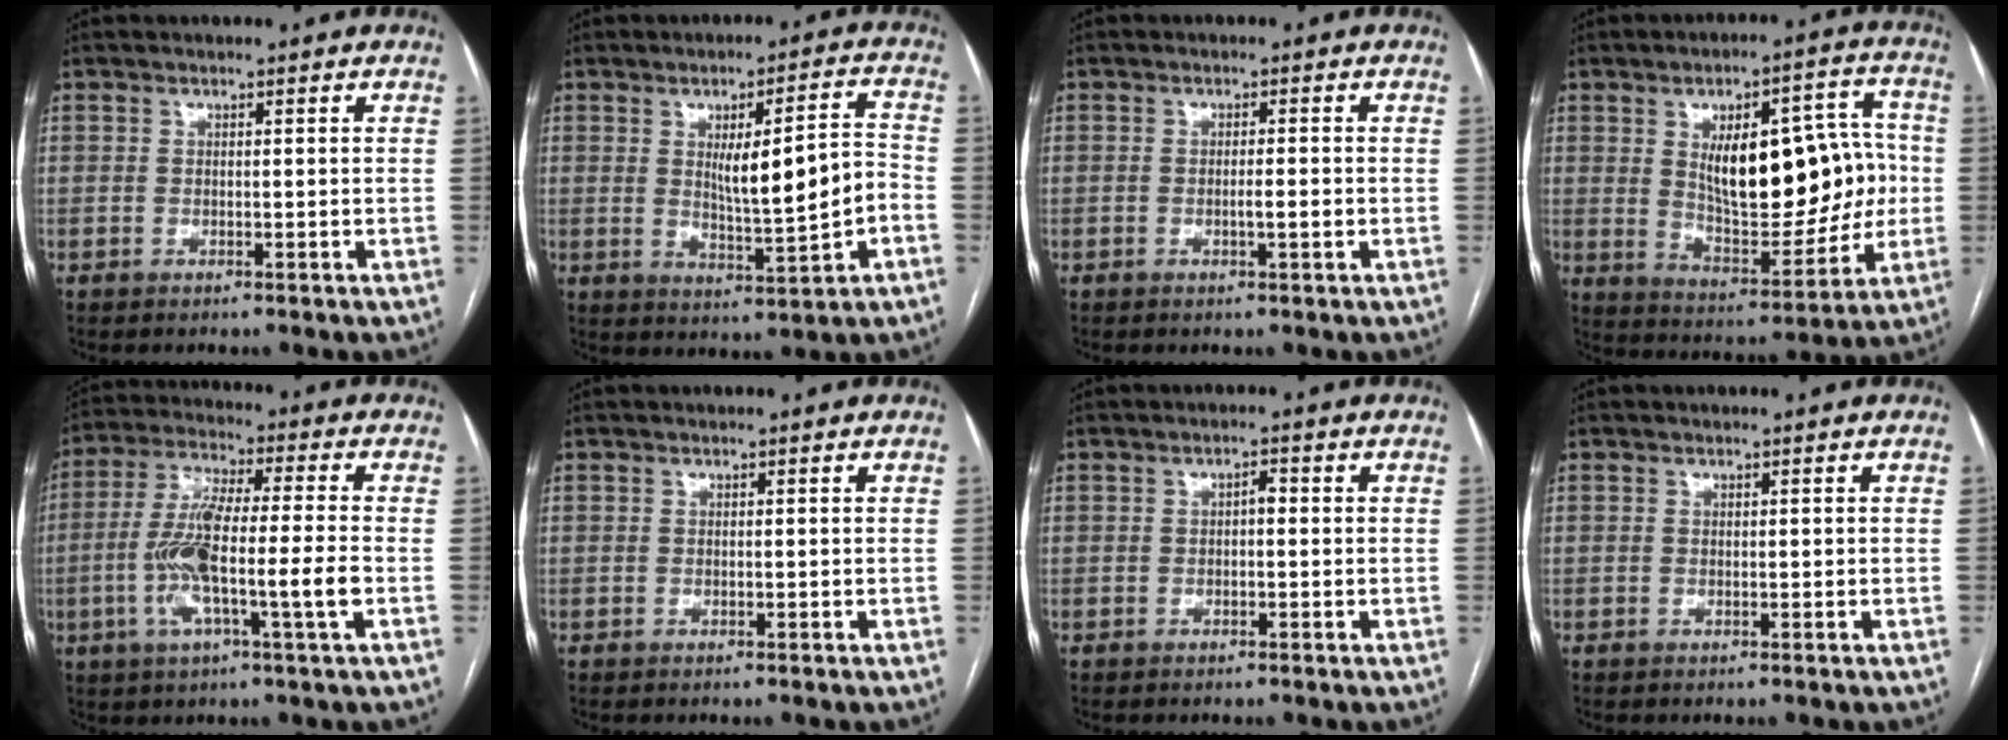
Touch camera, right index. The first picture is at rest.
{"total": 10.4, "force": [-0.8, 1.6, 10.3], "torque": [-0.154, 0.010, -0.002]}
{"total": 1.9, "force": [-0.5, 0.1, 1.8], "torque": [-0.032, 0.000, -0.008]}
{"total": 18.1, "force": [1.7, 7.7, 16.3], "torque": [-0.241, 0.026, 0.038]}
{"total": 12.9, "force": [-3.0, 0.6, 12.5], "torque": [-0.246, 0.002, -0.061]}
{"total": 0.0}
{"total": 1.4, "force": [0.0, 0.6, 1.2], "torque": [-0.017, 0.005, -0.003]}
{"total": 0.0}